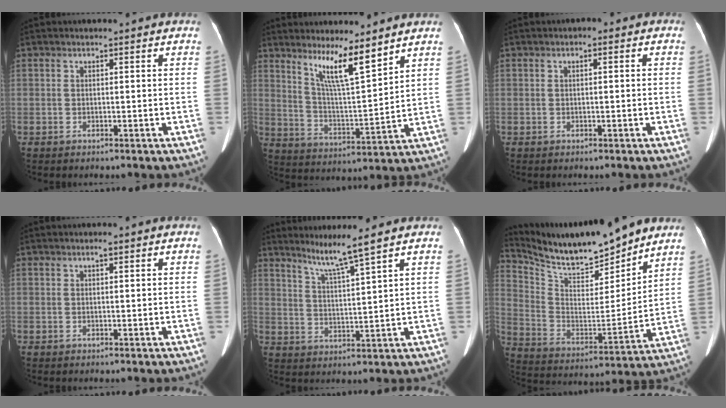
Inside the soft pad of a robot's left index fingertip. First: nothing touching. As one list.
[{"total": 9.4, "force": [6.9, 0.4, 6.4], "torque": [-0.122, -0.015, 0.130]}, {"total": 1.1, "force": [0.2, 0.6, 0.9], "torque": [-0.016, 0.008, 0.001]}, {"total": 0.8, "force": [0.5, 0.1, 0.6], "torque": [-0.011, 0.002, 0.009]}, {"total": 6.4, "force": [4.9, -1.7, 3.6], "torque": [-0.072, -0.014, 0.095]}, {"total": 19.3, "force": [17.3, 3.4, 7.8], "torque": [-0.152, -0.008, 0.289]}]